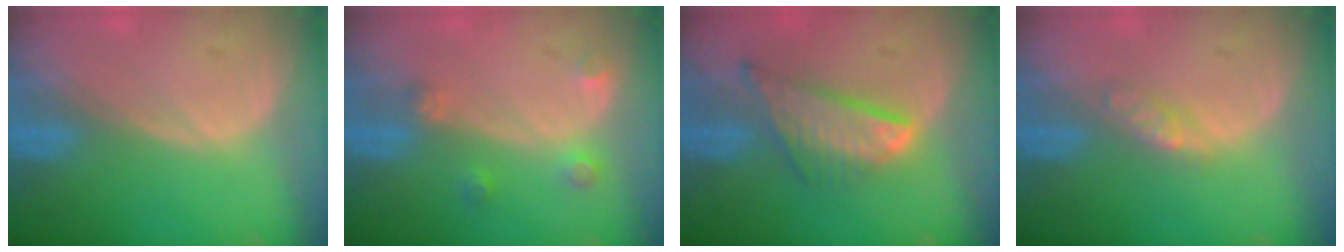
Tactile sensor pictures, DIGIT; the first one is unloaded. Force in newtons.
{"total": 2.6, "press": 2.6, "slide": 0.5}
{"total": 8.1, "press": 6.8, "slide": 4.3}
{"total": 2.4, "press": 2.4, "slide": 0.2}